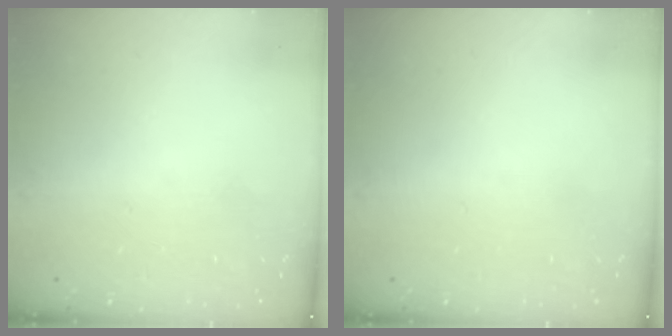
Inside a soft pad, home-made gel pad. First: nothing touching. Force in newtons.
{"total": 0.0}